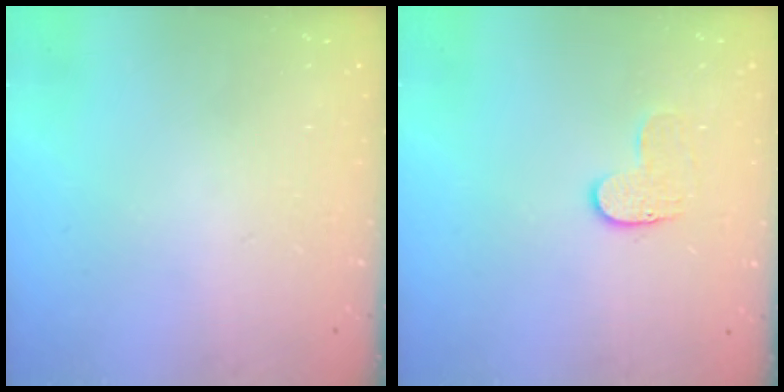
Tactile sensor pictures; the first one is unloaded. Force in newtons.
{"total": 5.1, "press": 5.1, "slide": 0.5}